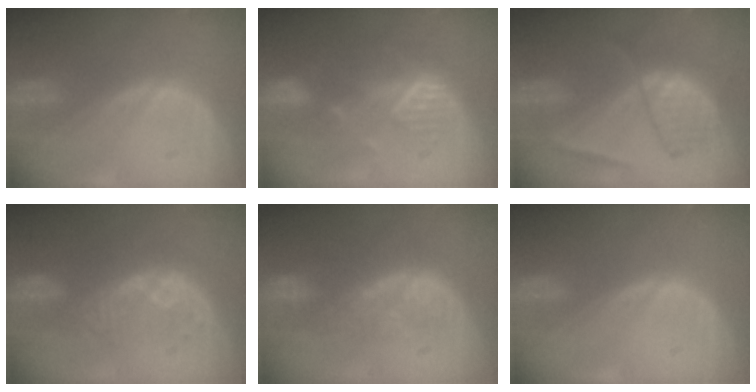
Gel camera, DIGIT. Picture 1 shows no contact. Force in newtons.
{"total": 9.0, "press": 7.8, "slide": 4.4}
{"total": 6.7, "press": 6.5, "slide": 1.4}
{"total": 7.8, "press": 7.5, "slide": 2.0}
{"total": 8.3, "press": 7.7, "slide": 3.1}
{"total": 0.0}